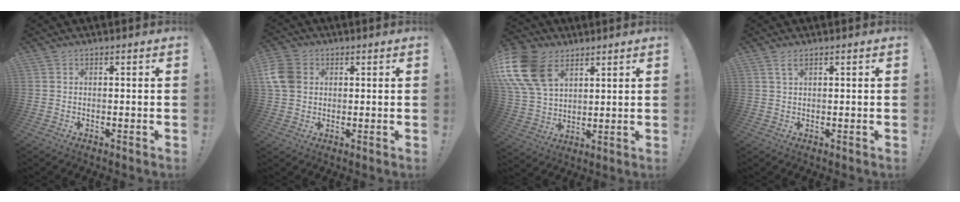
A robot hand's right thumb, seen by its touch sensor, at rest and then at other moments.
{"total": 8.7, "force": [1.8, 7.0, 4.9], "torque": [-0.098, 0.004, 0.039]}
{"total": 19.3, "force": [8.6, 13.1, 11.3], "torque": [-0.227, -0.033, 0.163]}
{"total": 2.3, "force": [1.1, 0.2, 2.0], "torque": [-0.040, -0.001, 0.019]}